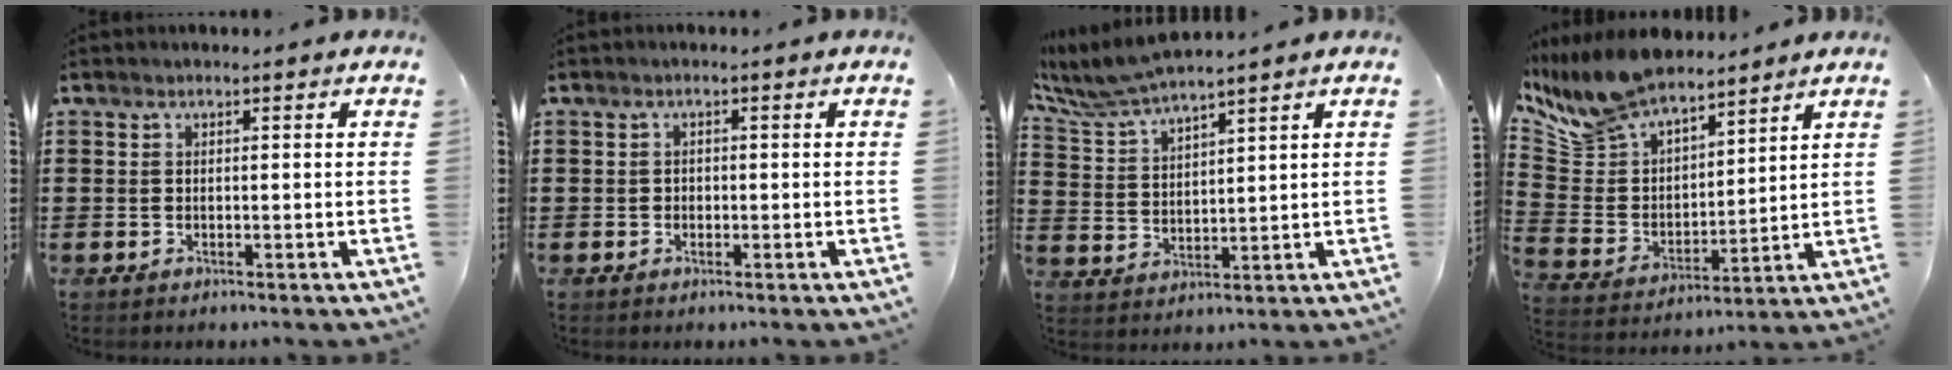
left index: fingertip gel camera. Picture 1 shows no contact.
{"total": 0.7, "force": [0.0, 0.6, 0.3], "torque": [-0.008, 0.003, -0.002]}
{"total": 5.9, "force": [5.5, 0.2, 2.1], "torque": [-0.065, -0.026, 0.097]}
{"total": 10.1, "force": [9.4, 3.1, 1.9], "torque": [-0.088, -0.057, 0.178]}